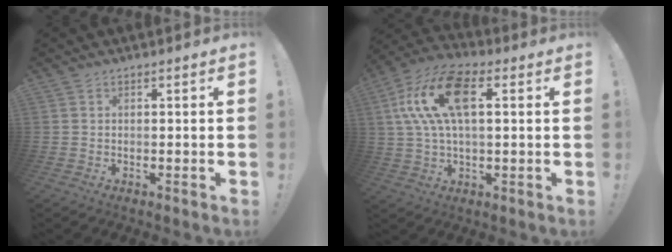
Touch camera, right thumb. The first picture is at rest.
{"total": 16.7, "force": [4.4, 8.3, 13.8], "torque": [-0.269, 0.005, 0.073]}